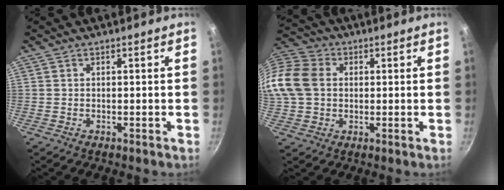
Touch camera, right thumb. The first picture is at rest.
{"total": 18.8, "force": [2.2, 15.4, 10.6], "torque": [-0.248, 0.037, 0.030]}